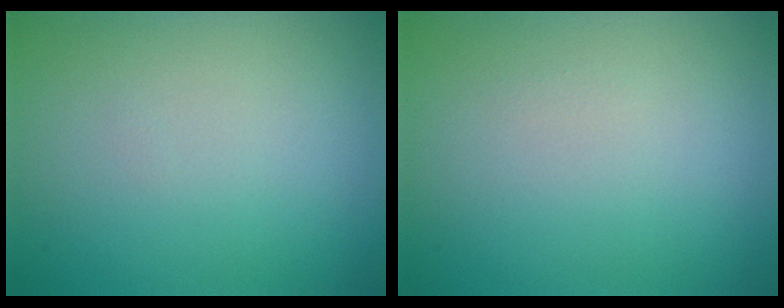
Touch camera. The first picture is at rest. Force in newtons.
{"total": 0.0}